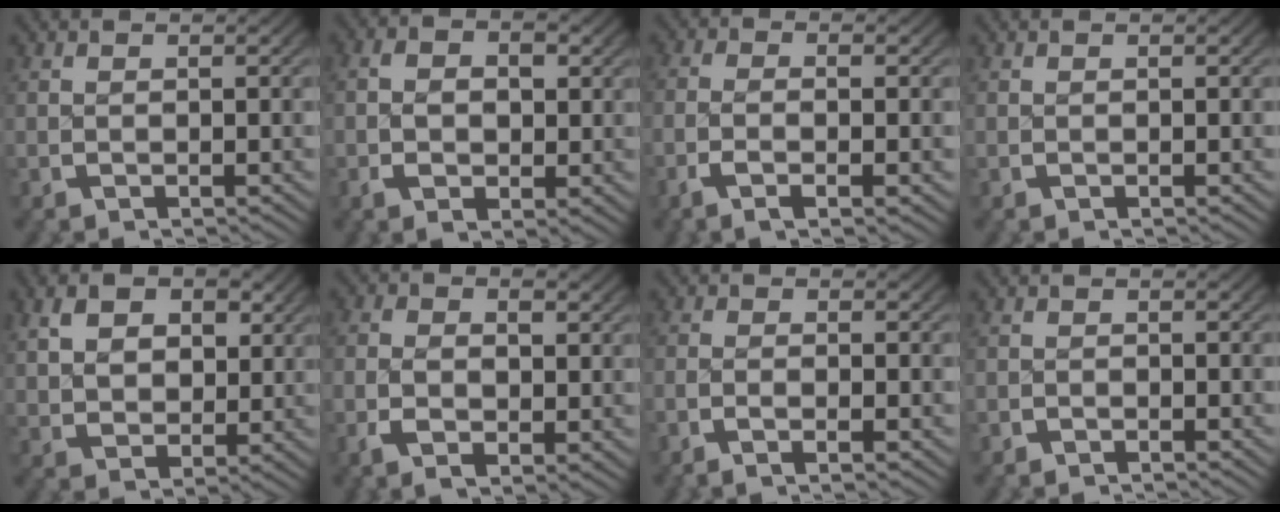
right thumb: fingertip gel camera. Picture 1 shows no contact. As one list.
[{"total": 3.4, "force": [0.0, 2.2, 2.6], "torque": [-0.042, -0.006, 0.001]}, {"total": 2.8, "force": [-1.0, 0.6, 2.6], "torque": [-0.059, 0.000, -0.019]}, {"total": 0.0}, {"total": 5.4, "force": [1.7, 3.8, 3.5], "torque": [-0.063, -0.018, 0.042]}, {"total": 3.2, "force": [-0.5, 1.8, 2.6], "torque": [-0.048, -0.006, -0.007]}, {"total": 1.7, "force": [-0.9, 0.3, 1.4], "torque": [-0.033, 0.001, -0.022]}, {"total": 1.0, "force": [-0.9, 0.3, -0.2], "torque": [0.008, 0.002, -0.022]}]